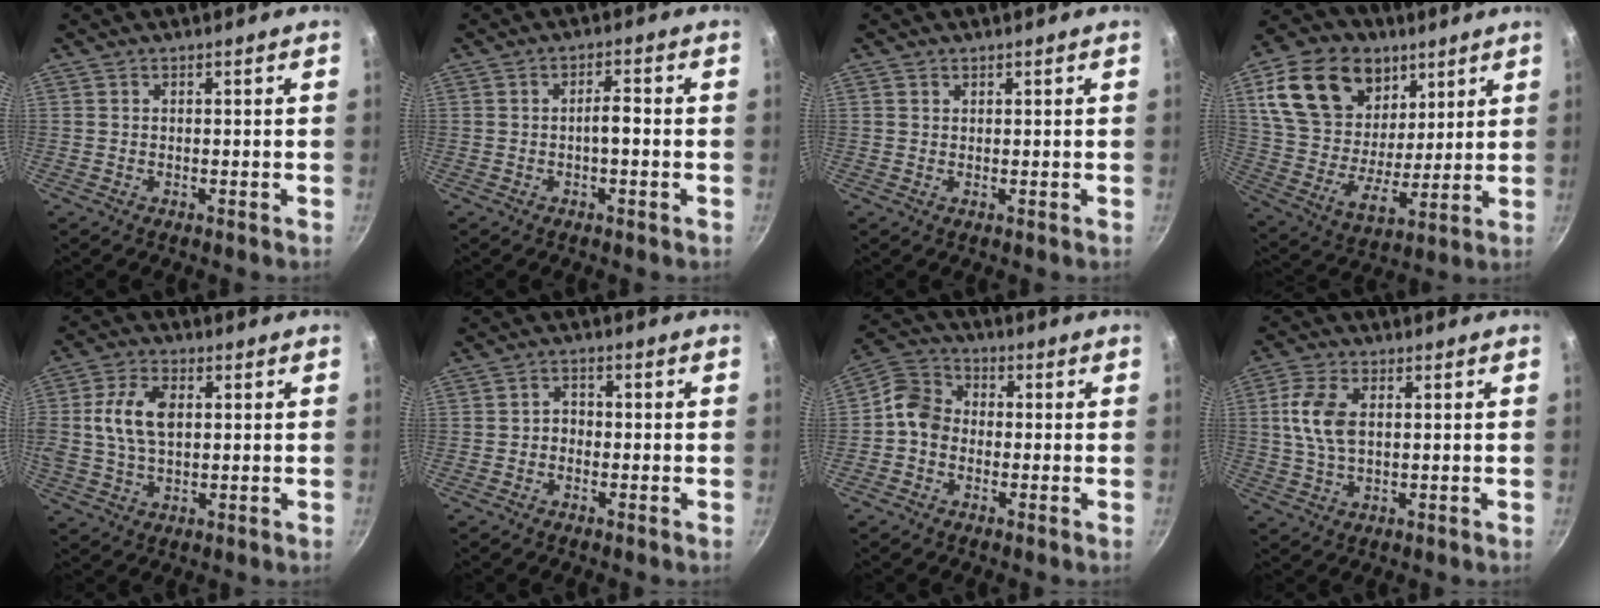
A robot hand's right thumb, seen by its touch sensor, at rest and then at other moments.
{"total": 3.2, "force": [-0.6, 1.0, 3.0], "torque": [-0.049, 0.013, -0.011]}
{"total": 0.8, "force": [0.5, 0.6, 0.2], "torque": [-0.001, 0.000, 0.006]}
{"total": 22.9, "force": [10.2, 16.0, 12.8], "torque": [-0.204, -0.033, 0.187]}
{"total": 10.0, "force": [1.5, 6.0, 7.8], "torque": [-0.144, 0.013, 0.021]}
{"total": 2.3, "force": [-0.8, 1.9, 1.1], "torque": [-0.005, 0.013, -0.017]}
{"total": 7.0, "force": [-1.2, 5.9, 3.6], "torque": [-0.045, 0.023, -0.047]}
{"total": 8.0, "force": [1.3, 4.6, 6.4], "torque": [-0.126, 0.006, 0.023]}